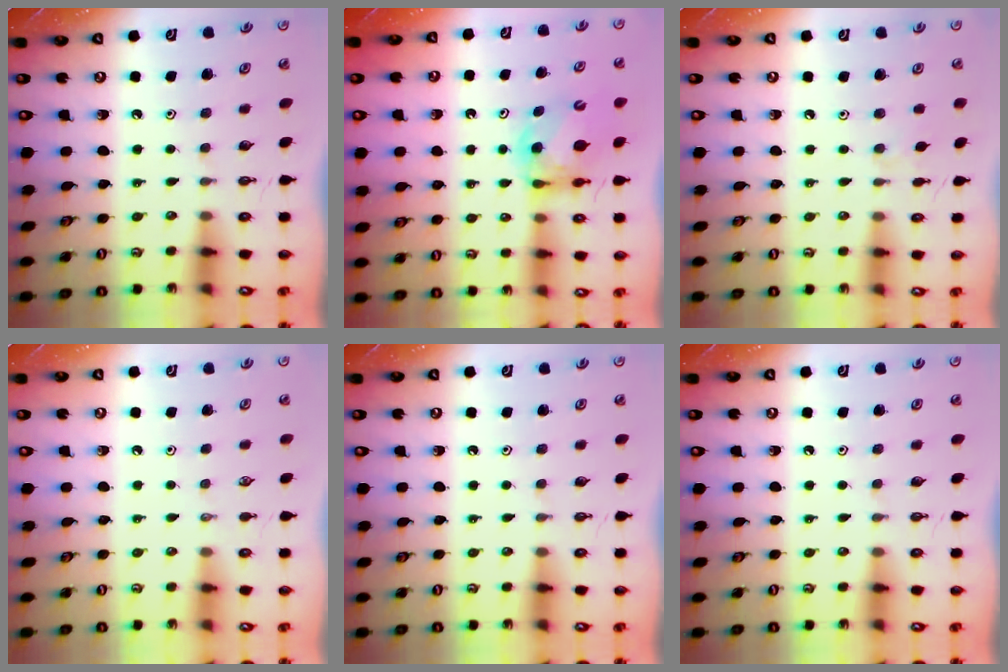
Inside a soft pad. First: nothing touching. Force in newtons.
{"total": 6.1, "press": 6.1, "slide": 0.1}
{"total": 2.5, "press": 2.4, "slide": 0.5}
{"total": 0.0}
{"total": 0.0}
{"total": 0.0}